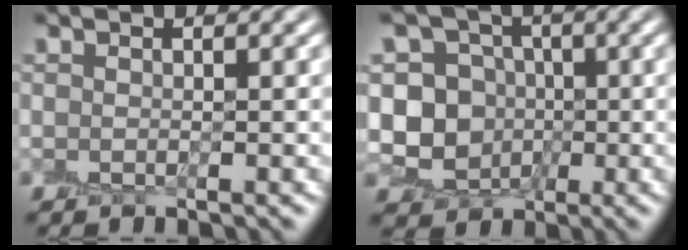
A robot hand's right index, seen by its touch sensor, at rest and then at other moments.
{"total": 6.9, "force": [-1.0, 6.6, 1.8], "torque": [-0.024, 0.020, -0.044]}